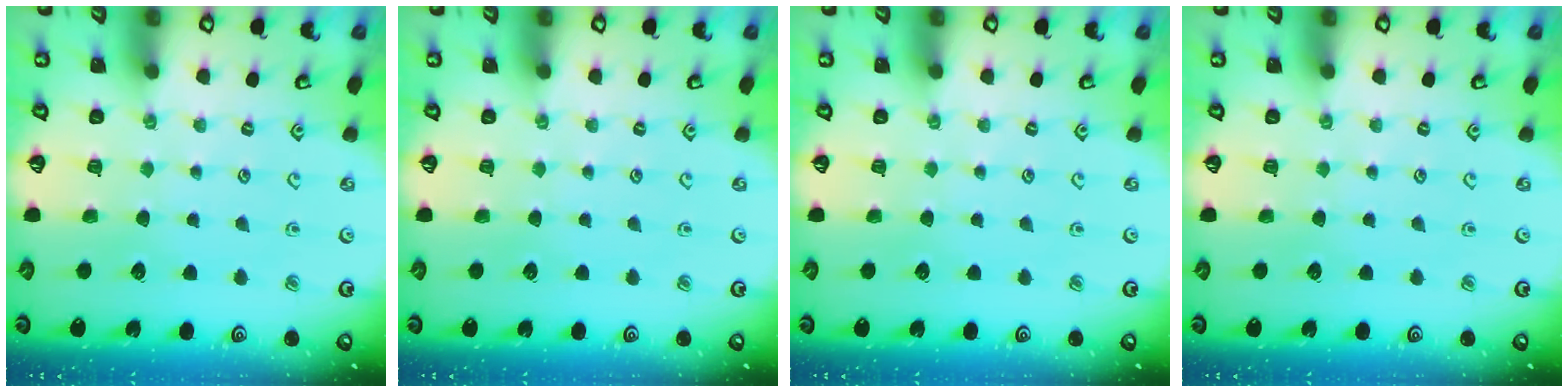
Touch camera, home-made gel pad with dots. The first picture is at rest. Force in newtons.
{"total": 0.0}
{"total": 0.0}
{"total": 0.0}